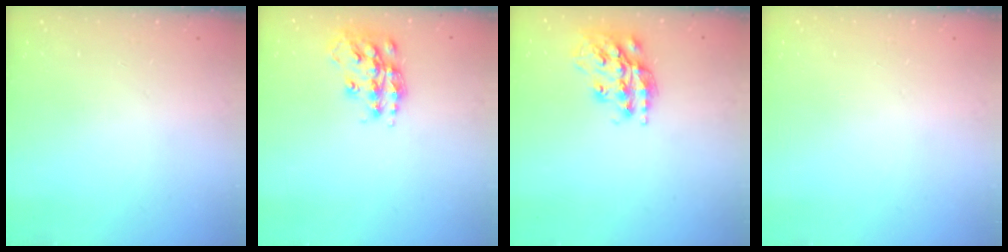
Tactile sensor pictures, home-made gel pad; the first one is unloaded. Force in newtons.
{"total": 14.7, "press": 14.7, "slide": 0.9}
{"total": 19.7, "press": 19.6, "slide": 1.4}
{"total": 0.0}